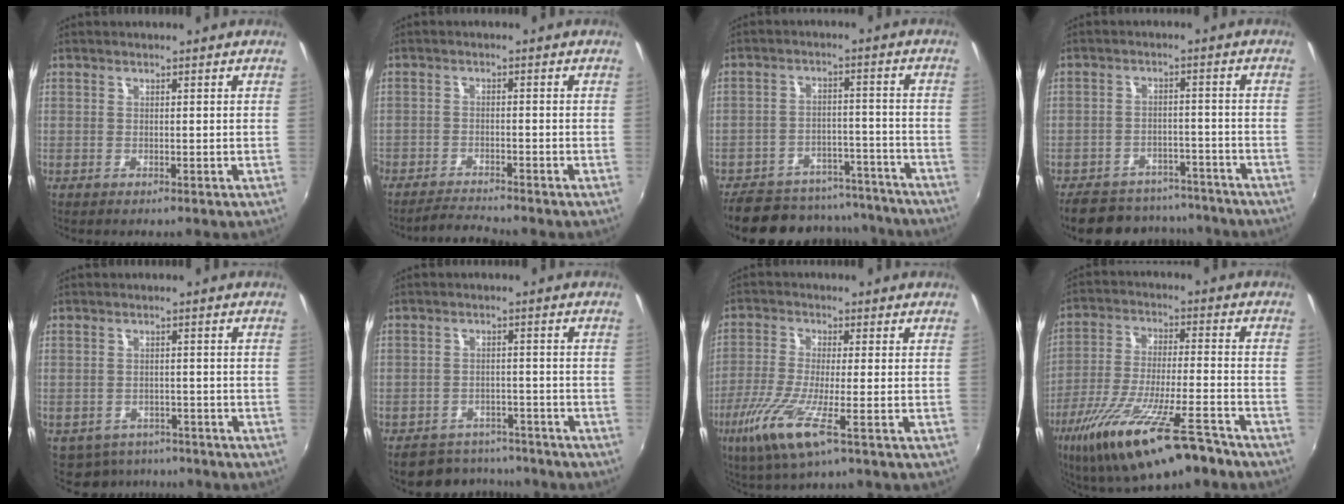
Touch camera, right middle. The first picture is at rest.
{"total": 3.8, "force": [-3.8, -0.2, 0.5], "torque": [-0.031, -0.006, -0.072]}
{"total": 20.9, "force": [-17.9, 8.2, 7.0], "torque": [-0.155, 0.036, -0.229]}
{"total": 16.3, "force": [-13.8, 6.9, 5.4], "torque": [-0.123, 0.022, -0.180]}
{"total": 5.8, "force": [-4.7, 3.3, 1.0], "torque": [-0.032, -0.008, -0.065]}
{"total": 8.8, "force": [-7.5, 4.3, 1.3], "torque": [-0.036, 0.019, -0.098]}
{"total": 9.7, "force": [-4.5, 0.5, 8.5], "torque": [-0.196, -0.024, -0.088]}
{"total": 20.4, "force": [-13.7, 4.3, 14.5], "torque": [-0.278, -0.058, -0.232]}